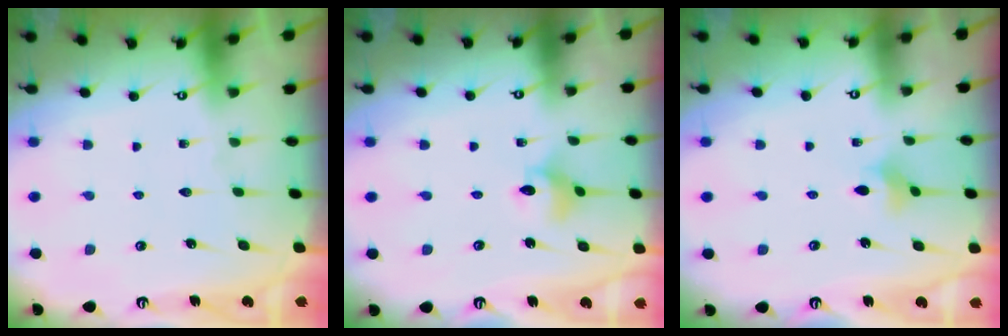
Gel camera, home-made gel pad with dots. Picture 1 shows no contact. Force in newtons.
{"total": 4.5, "press": 4.5, "slide": 0.5}
{"total": 3.3, "press": 3.2, "slide": 0.6}